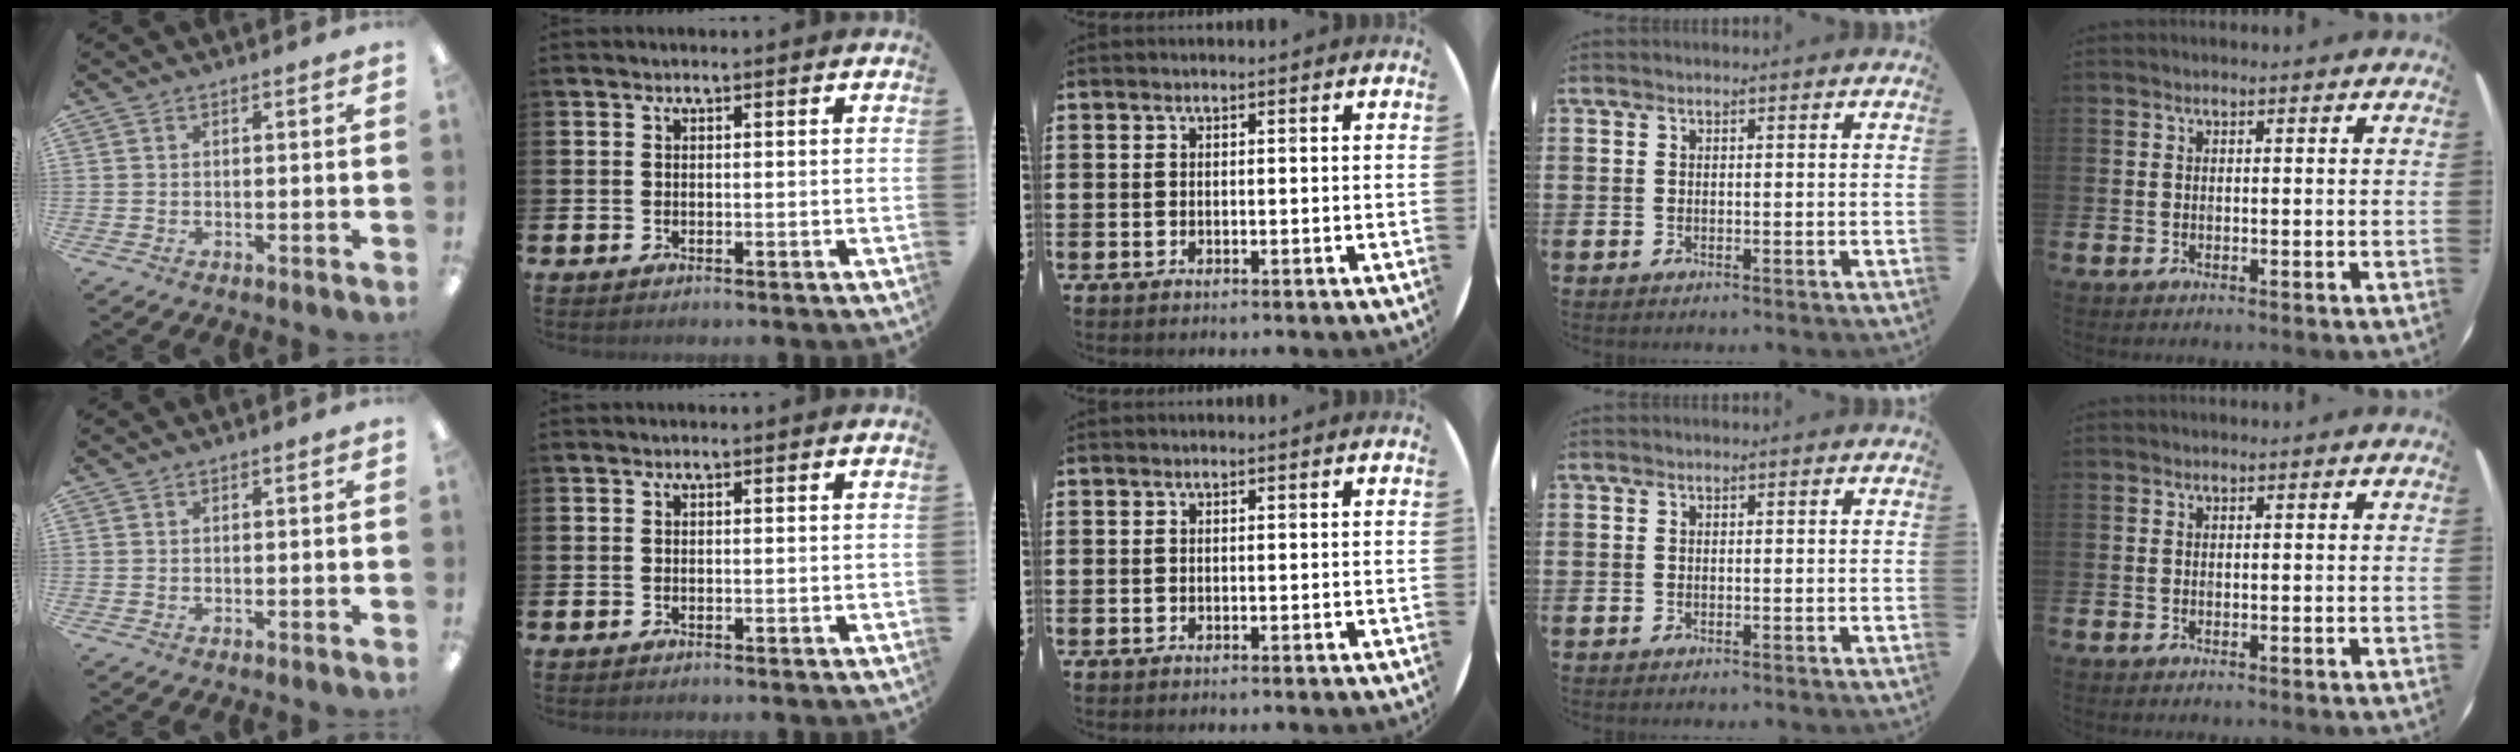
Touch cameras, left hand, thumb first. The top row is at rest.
{}